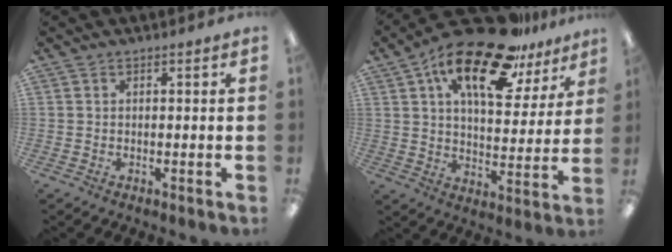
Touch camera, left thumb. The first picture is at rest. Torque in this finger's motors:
{"motor_torque": [0.57, 0.64, 1.67, -1.10, 0.29]}